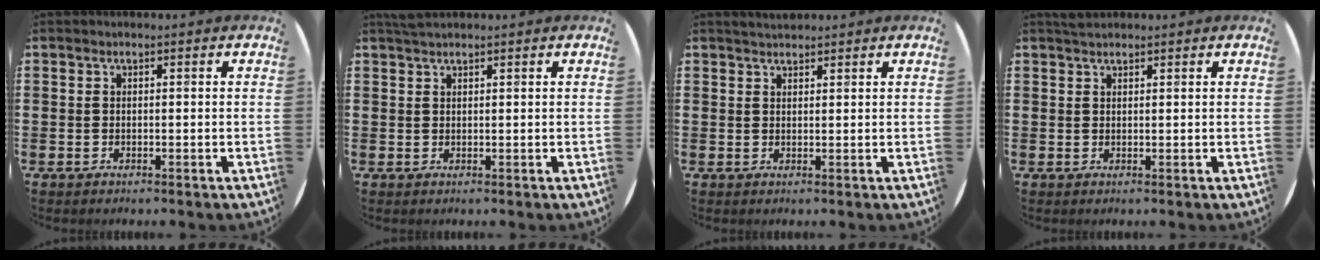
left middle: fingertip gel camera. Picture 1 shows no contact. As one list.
[{"total": 1.2, "force": [1.1, 0.0, 0.3], "torque": [-0.006, 0.003, 0.021]}, {"total": 1.6, "force": [1.5, 0.3, 0.2], "torque": [-0.005, 0.005, 0.028]}, {"total": 1.1, "force": [1.1, 0.3, 0.2], "torque": [-0.004, 0.003, 0.020]}]